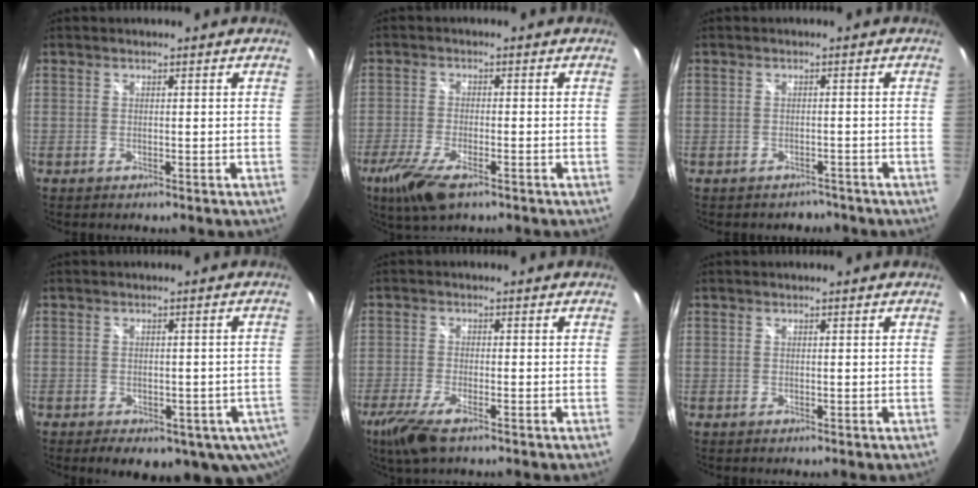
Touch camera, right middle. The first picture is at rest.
{"total": 8.7, "force": [-5.5, 2.6, 6.3], "torque": [-0.152, -0.031, -0.105]}
{"total": 2.4, "force": [-1.8, 1.6, -0.2], "torque": [0.006, 0.013, -0.021]}
{"total": 11.7, "force": [-6.0, 5.9, 8.1], "torque": [-0.128, -0.031, -0.069]}
{"total": 7.2, "force": [-4.7, 1.5, 5.2], "torque": [-0.129, -0.025, -0.092]}
{"total": 0.0}